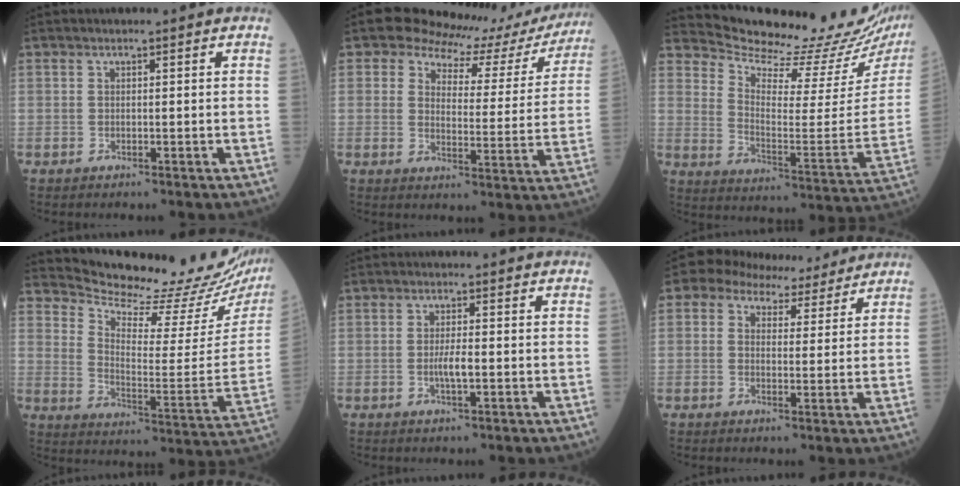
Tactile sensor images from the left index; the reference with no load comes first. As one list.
[{"total": 13.6, "force": [12.4, 4.9, 2.7], "torque": [-0.020, -0.024, 0.130]}, {"total": 20.9, "force": [20.0, 1.4, 5.9], "torque": [-0.105, -0.104, 0.260]}, {"total": 21.6, "force": [20.6, 1.5, 6.4], "torque": [-0.112, -0.101, 0.269]}, {"total": 2.6, "force": [-0.5, 0.4, 2.5], "torque": [-0.053, -0.001, -0.011]}, {"total": 7.5, "force": [6.0, 3.9, 2.2], "torque": [-0.036, 0.027, 0.081]}]